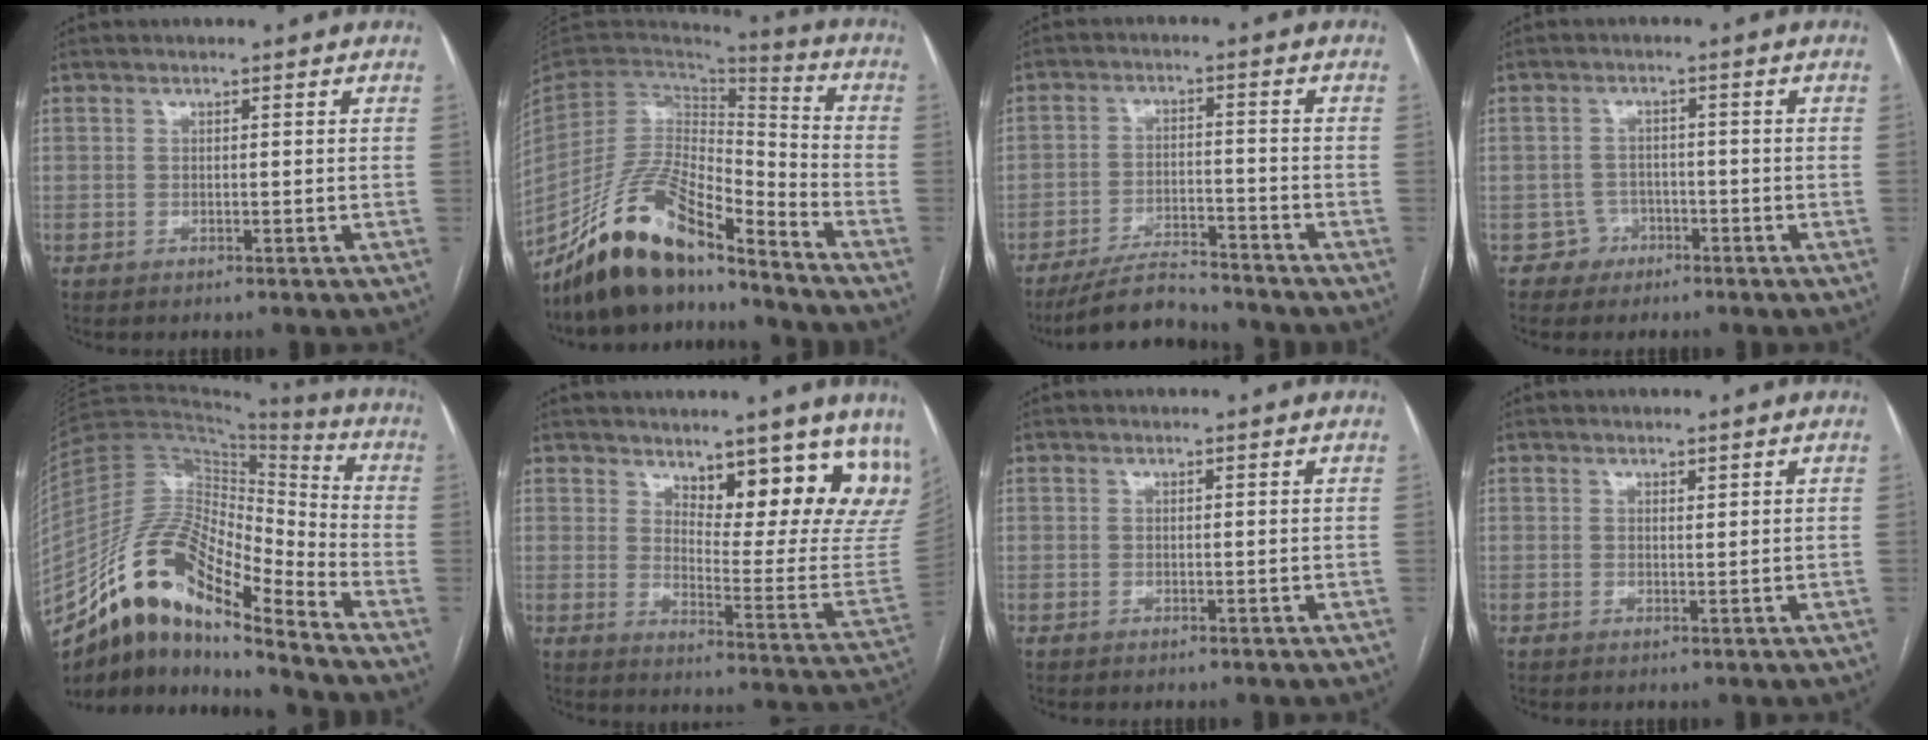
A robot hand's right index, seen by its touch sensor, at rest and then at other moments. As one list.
[{"total": 17.0, "force": [-13.9, 4.1, 8.9], "torque": [-0.163, 0.016, -0.254]}, {"total": 7.9, "force": [-7.4, 1.5, 2.2], "torque": [-0.037, -0.009, -0.130]}, {"total": 2.9, "force": [-1.7, 2.3, -0.7], "torque": [0.020, 0.015, -0.028]}, {"total": 18.5, "force": [-12.9, 4.6, 12.4], "torque": [-0.230, 0.031, -0.226]}, {"total": 16.1, "force": [13.2, 4.0, 8.4], "torque": [-0.075, -0.041, 0.157]}, {"total": 0.0}, {"total": 0.5, "force": [0.4, 0.1, 0.2], "torque": [-0.006, -0.005, 0.006]}]